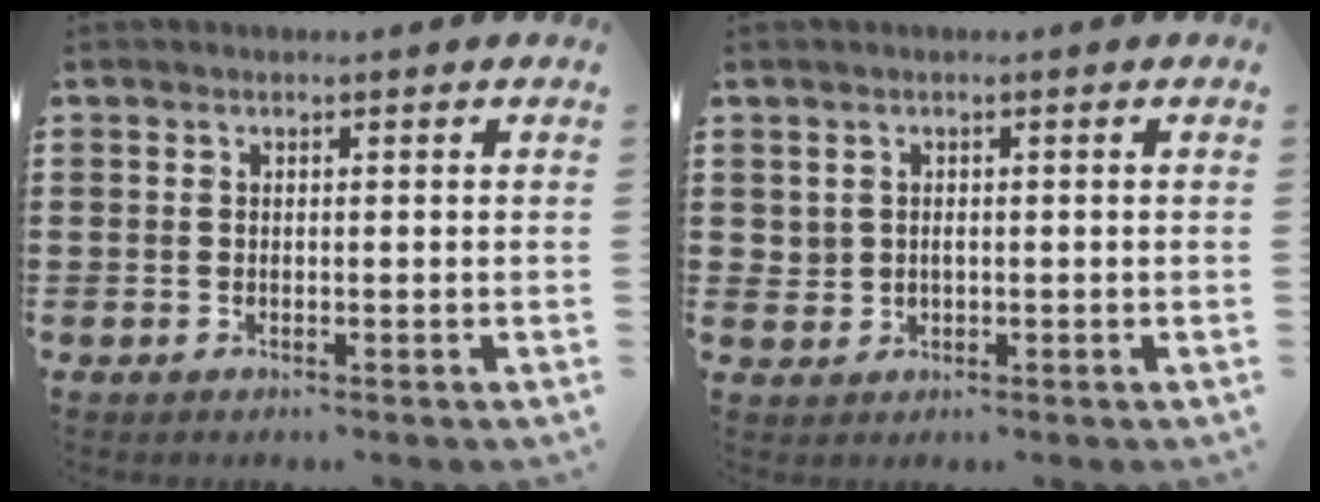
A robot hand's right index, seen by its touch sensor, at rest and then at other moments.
{"total": 1.2, "force": [0.3, 1.1, 0.4], "torque": [-0.012, 0.007, 0.005]}